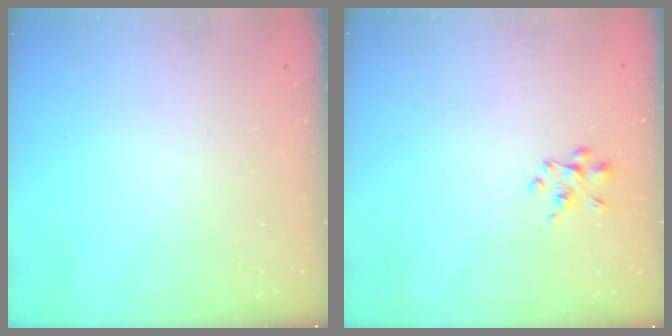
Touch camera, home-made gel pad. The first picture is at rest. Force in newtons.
{"total": 2.4, "press": 2.3, "slide": 0.7}